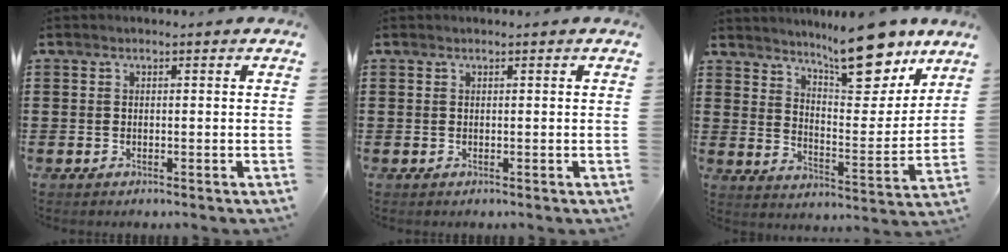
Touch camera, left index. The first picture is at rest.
{"total": 0.0}
{"total": 14.1, "force": [11.1, 3.9, 7.7], "torque": [-0.115, -0.066, 0.190]}